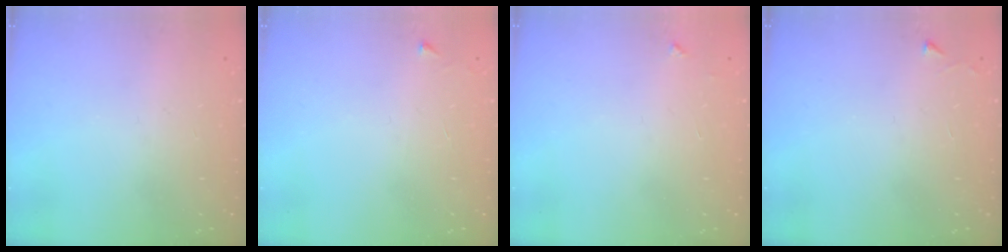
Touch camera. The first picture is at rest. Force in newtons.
{"total": 2.6, "press": 2.6, "slide": 0.3}
{"total": 3.3, "press": 3.3, "slide": 0.4}
{"total": 2.3, "press": 2.3, "slide": 0.4}